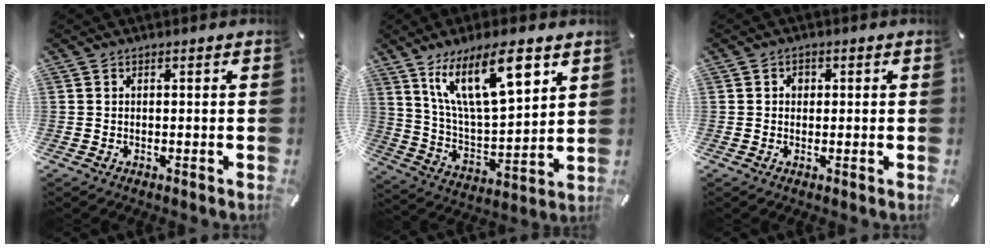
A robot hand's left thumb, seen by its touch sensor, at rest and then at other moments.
{"total": 18.4, "force": [10.9, 7.2, 12.9], "torque": [-0.246, -0.039, 0.182]}
{"total": 1.4, "force": [0.0, 1.4, 0.4], "torque": [-0.001, 0.005, -0.004]}